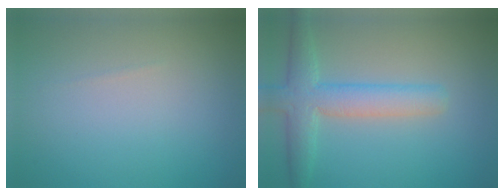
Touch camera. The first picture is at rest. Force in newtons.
{"total": 4.9, "press": 4.9, "slide": 0.2}